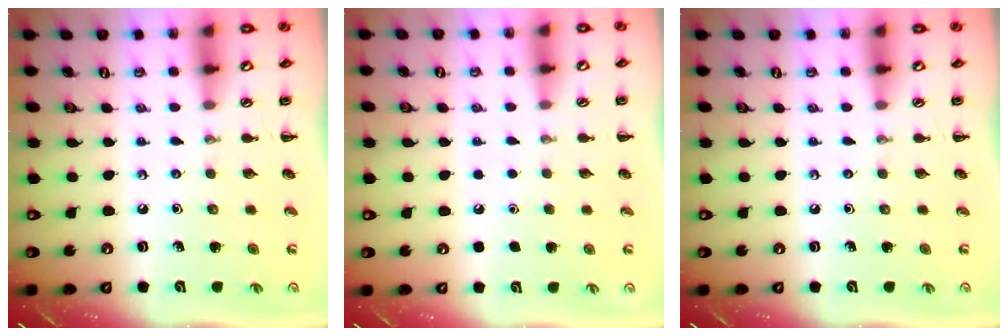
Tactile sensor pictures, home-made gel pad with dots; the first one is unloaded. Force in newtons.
{"total": 1.6, "press": 1.6, "slide": 0.1}
{"total": 0.0}